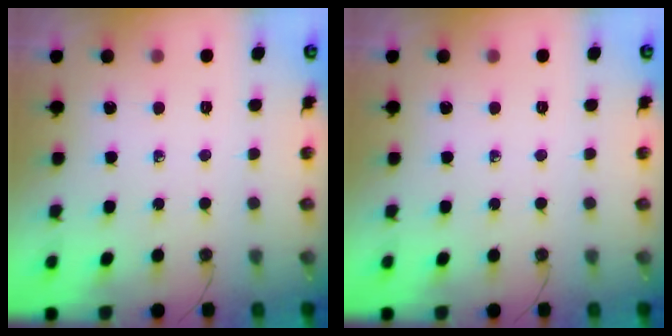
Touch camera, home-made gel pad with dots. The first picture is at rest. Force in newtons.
{"total": 0.0}